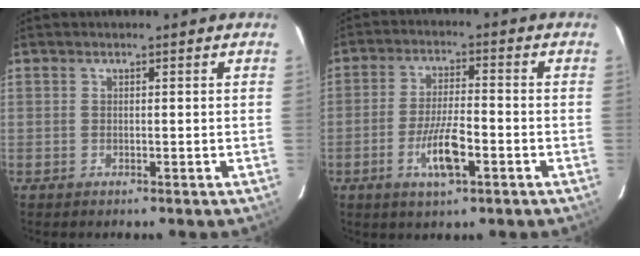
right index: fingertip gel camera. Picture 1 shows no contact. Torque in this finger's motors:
{"motor_torque": [1.42, -0.33, 0.65, 0.11]}